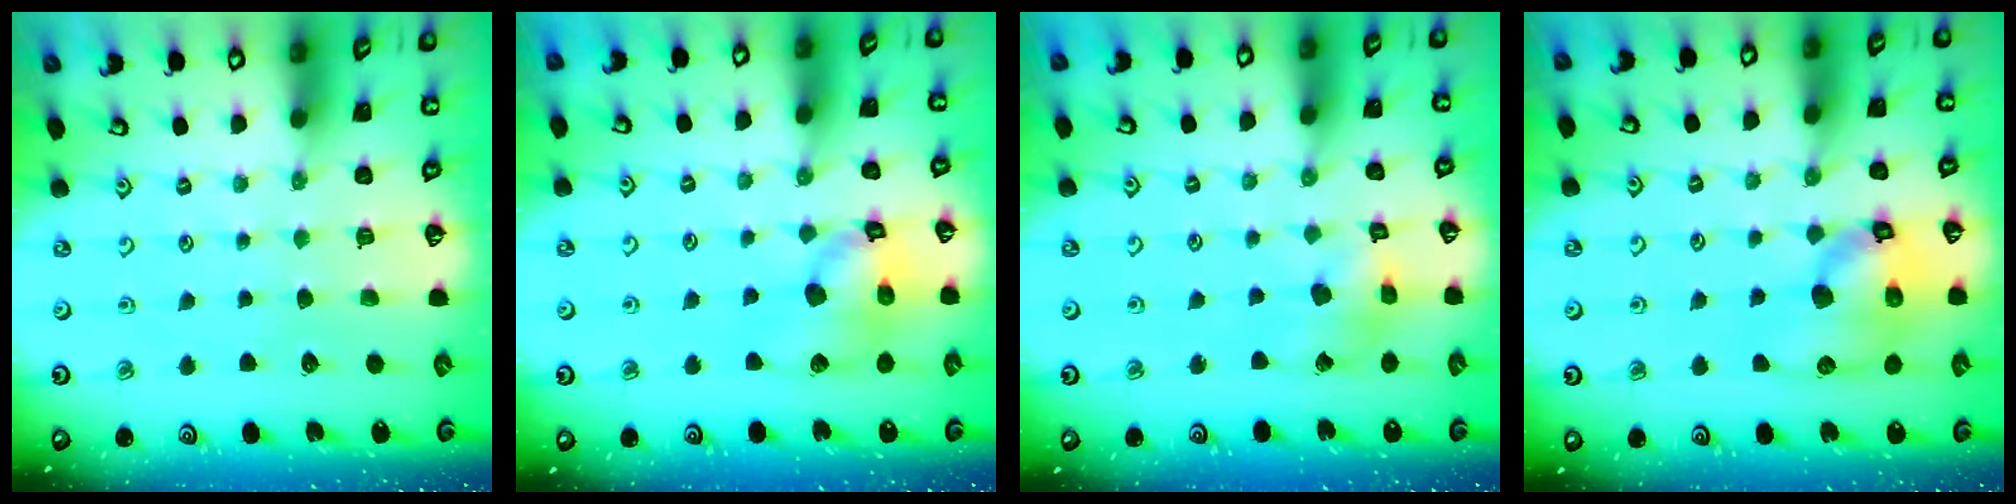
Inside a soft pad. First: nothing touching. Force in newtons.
{"total": 13.3, "press": 13.1, "slide": 1.9}
{"total": 8.7, "press": 8.7, "slide": 0.9}
{"total": 14.9, "press": 14.8, "slide": 1.9}